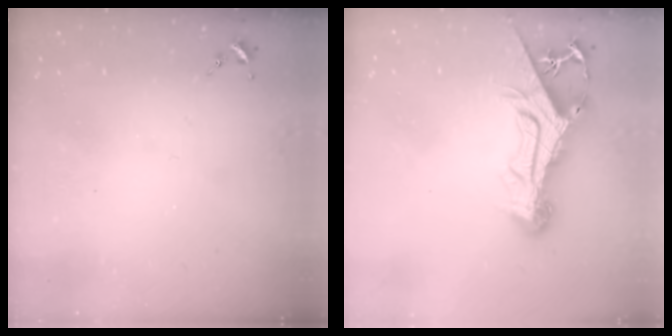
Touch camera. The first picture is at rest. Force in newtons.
{"total": 14.2, "press": 14.1, "slide": 1.6}